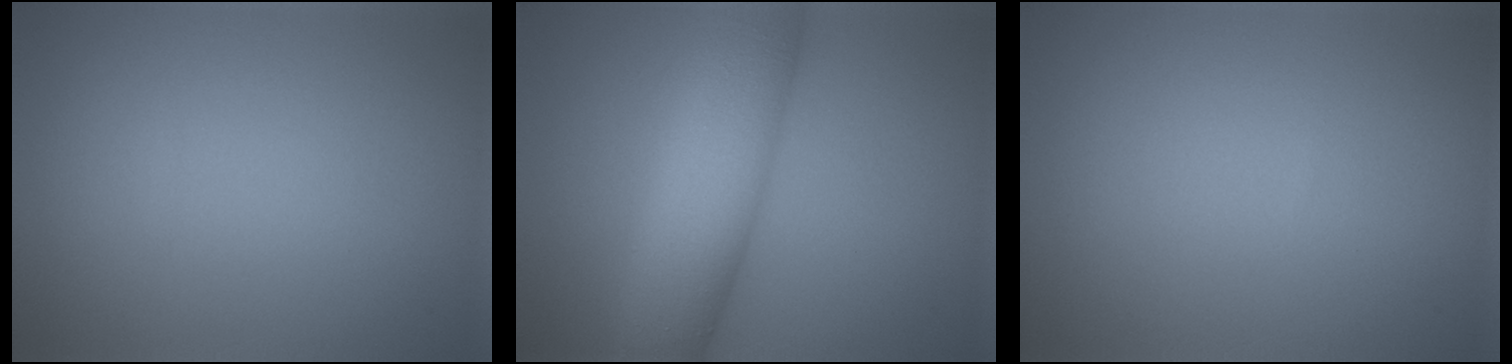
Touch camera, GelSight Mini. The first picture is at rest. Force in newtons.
{"total": 9.3, "press": 9.3, "slide": 0.2}
{"total": 0.0}